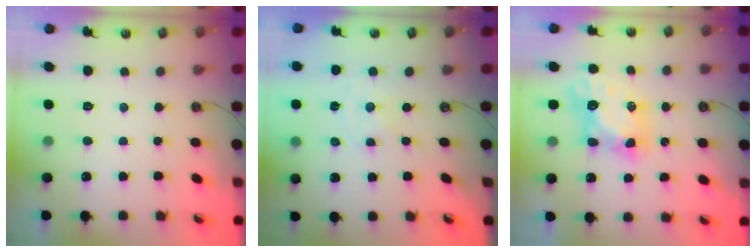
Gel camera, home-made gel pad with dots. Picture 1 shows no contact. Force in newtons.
{"total": 0.0}
{"total": 6.8, "press": 6.8, "slide": 0.3}